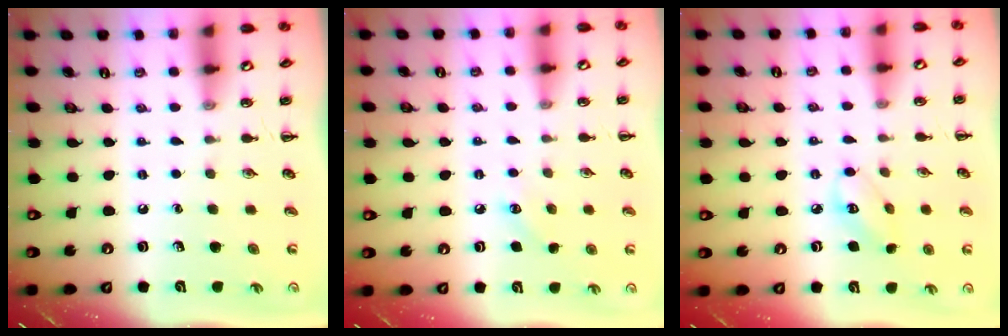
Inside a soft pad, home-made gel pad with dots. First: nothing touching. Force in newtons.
{"total": 6.0, "press": 5.8, "slide": 1.8}
{"total": 4.2, "press": 4.1, "slide": 0.8}